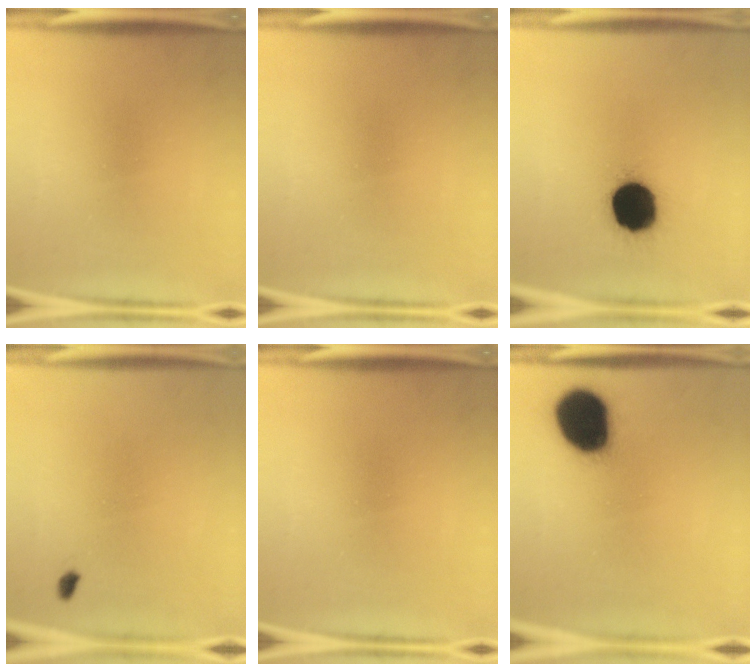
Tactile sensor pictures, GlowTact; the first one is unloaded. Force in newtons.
{"total": 0.0}
{"total": 16.0}
{"total": 1.1}
{"total": 0.0}
{"total": 17.0}